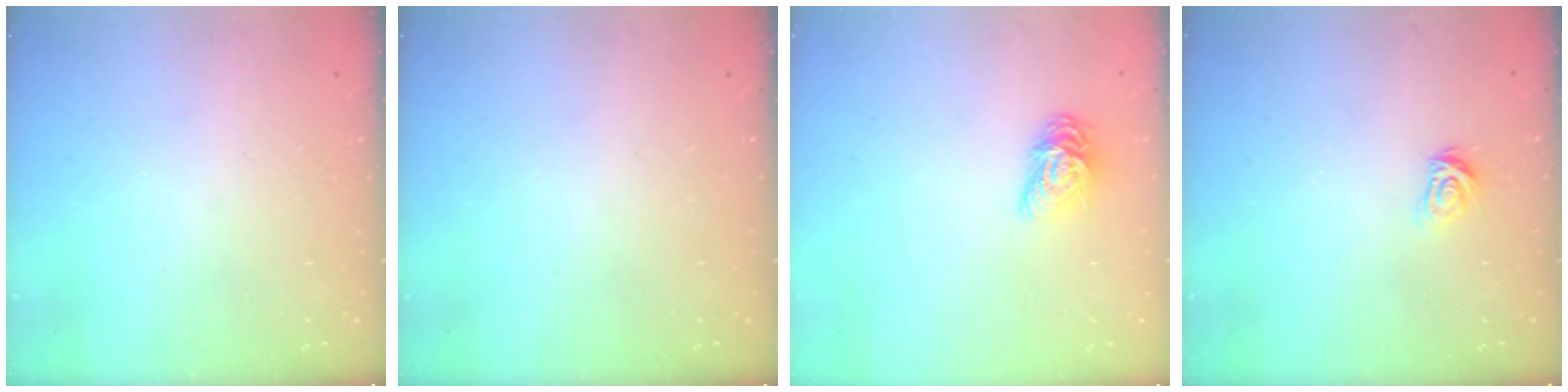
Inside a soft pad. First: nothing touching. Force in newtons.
{"total": 0.0}
{"total": 8.6, "press": 8.6, "slide": 0.4}
{"total": 4.9, "press": 4.9, "slide": 0.5}